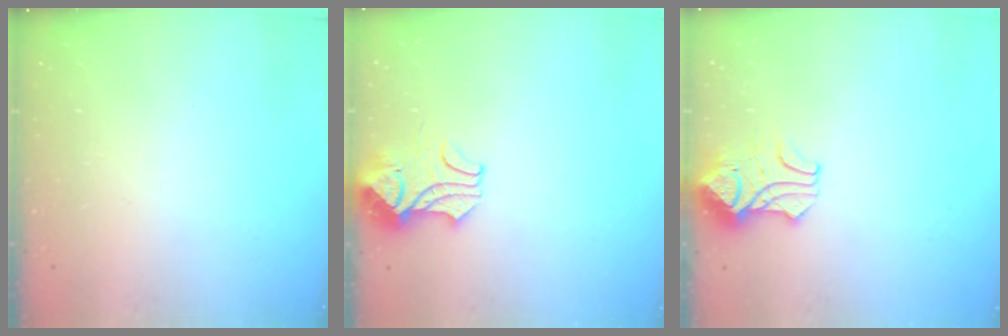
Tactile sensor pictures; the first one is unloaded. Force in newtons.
{"total": 2.4, "press": 2.2, "slide": 0.9}
{"total": 4.5, "press": 4.4, "slide": 0.9}